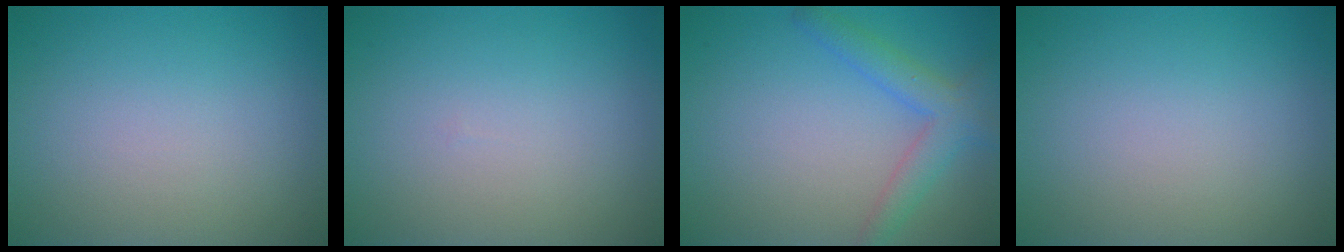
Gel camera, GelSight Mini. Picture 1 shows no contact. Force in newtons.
{"total": 0.0}
{"total": 3.3, "press": 3.3, "slide": 0.1}
{"total": 0.0}